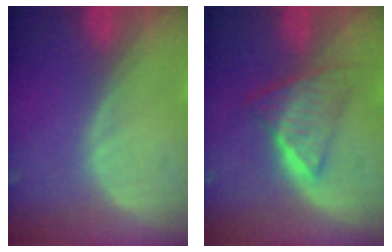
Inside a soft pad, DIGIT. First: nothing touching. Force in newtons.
{"total": 6.4, "press": 5.6, "slide": 3.1}